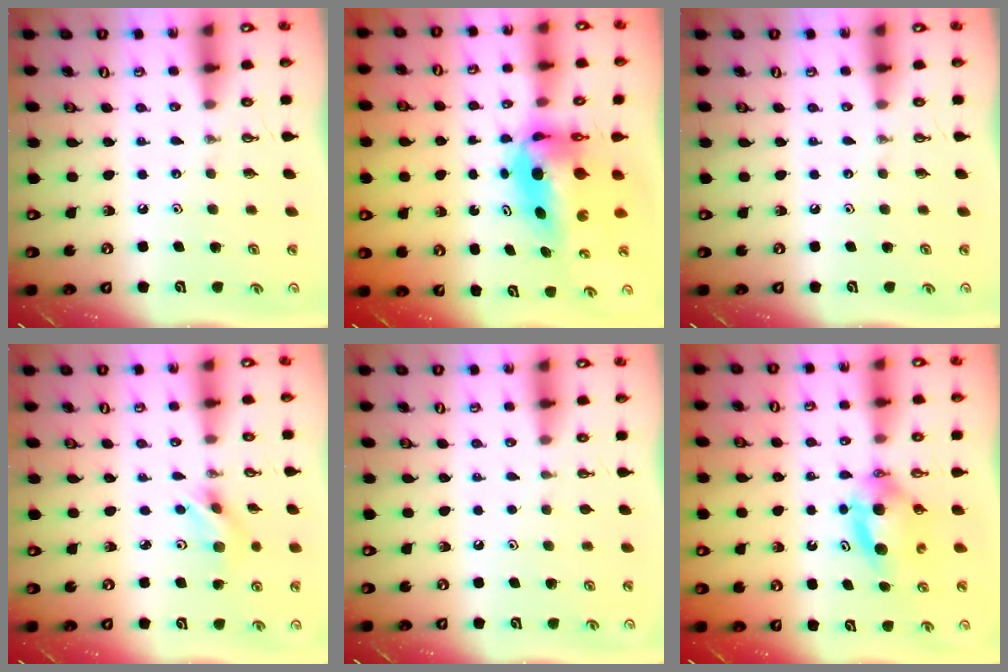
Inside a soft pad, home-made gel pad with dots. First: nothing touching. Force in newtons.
{"total": 7.4, "press": 7.2, "slide": 1.8}
{"total": 0.0}
{"total": 5.5, "press": 3.8, "slide": 4.0}
{"total": 1.2, "press": 0.5, "slide": 1.0}
{"total": 6.6, "press": 6.2, "slide": 2.5}